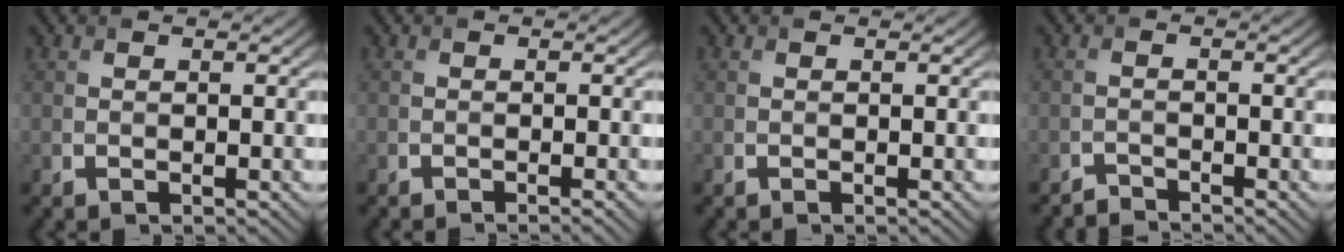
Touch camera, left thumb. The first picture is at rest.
{"total": 0.8, "force": [-0.4, 0.1, 0.6], "torque": [-0.005, -0.002, -0.014]}
{"total": 0.0}
{"total": 1.7, "force": [-1.7, 0.0, -0.1], "torque": [0.003, -0.003, -0.038]}